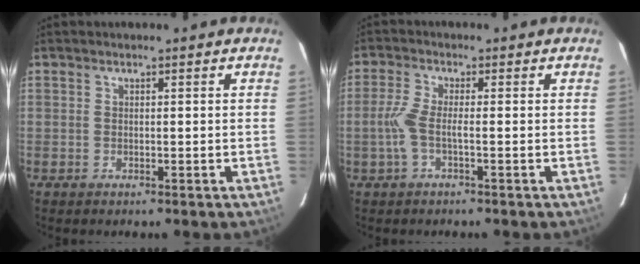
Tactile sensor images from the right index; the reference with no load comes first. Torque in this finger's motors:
{"motor_torque": [0.50, -0.29, 0.35, 0.10]}